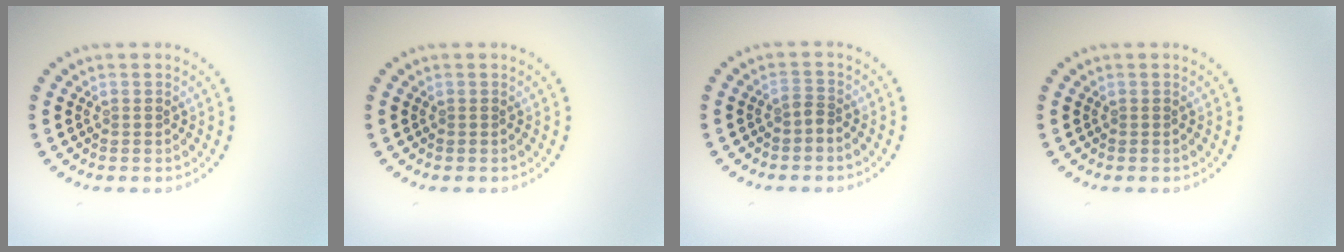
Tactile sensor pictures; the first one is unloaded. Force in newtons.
{"total": 0.0}
{"total": 0.9, "press": 0.6, "slide": 0.7}
{"total": 0.0}